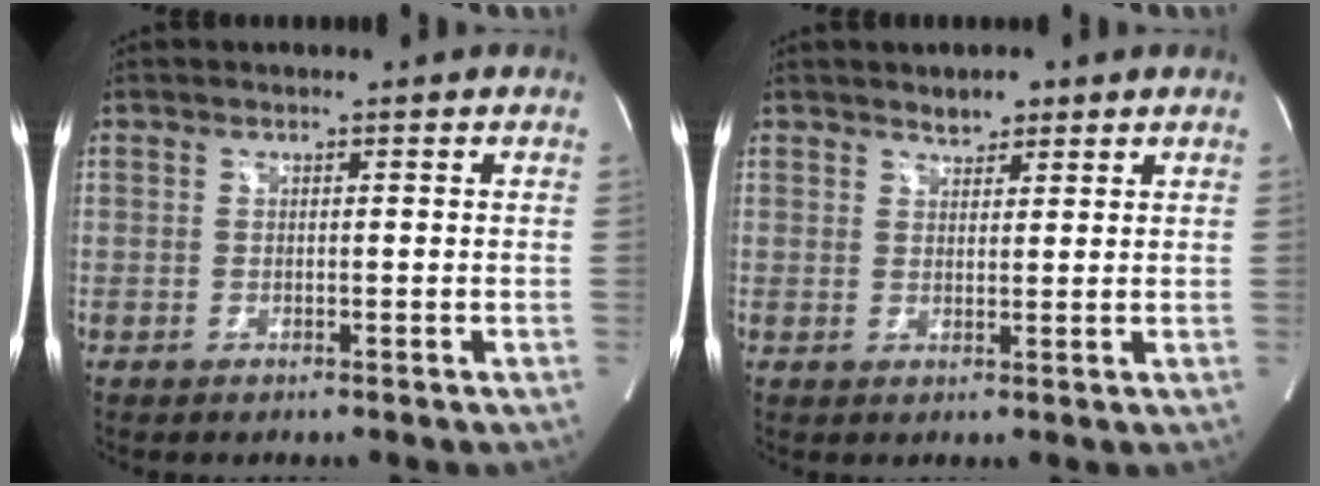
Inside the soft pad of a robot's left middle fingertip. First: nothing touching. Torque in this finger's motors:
{"motor_torque": [-0.05, -0.07, -0.02, 0.00]}